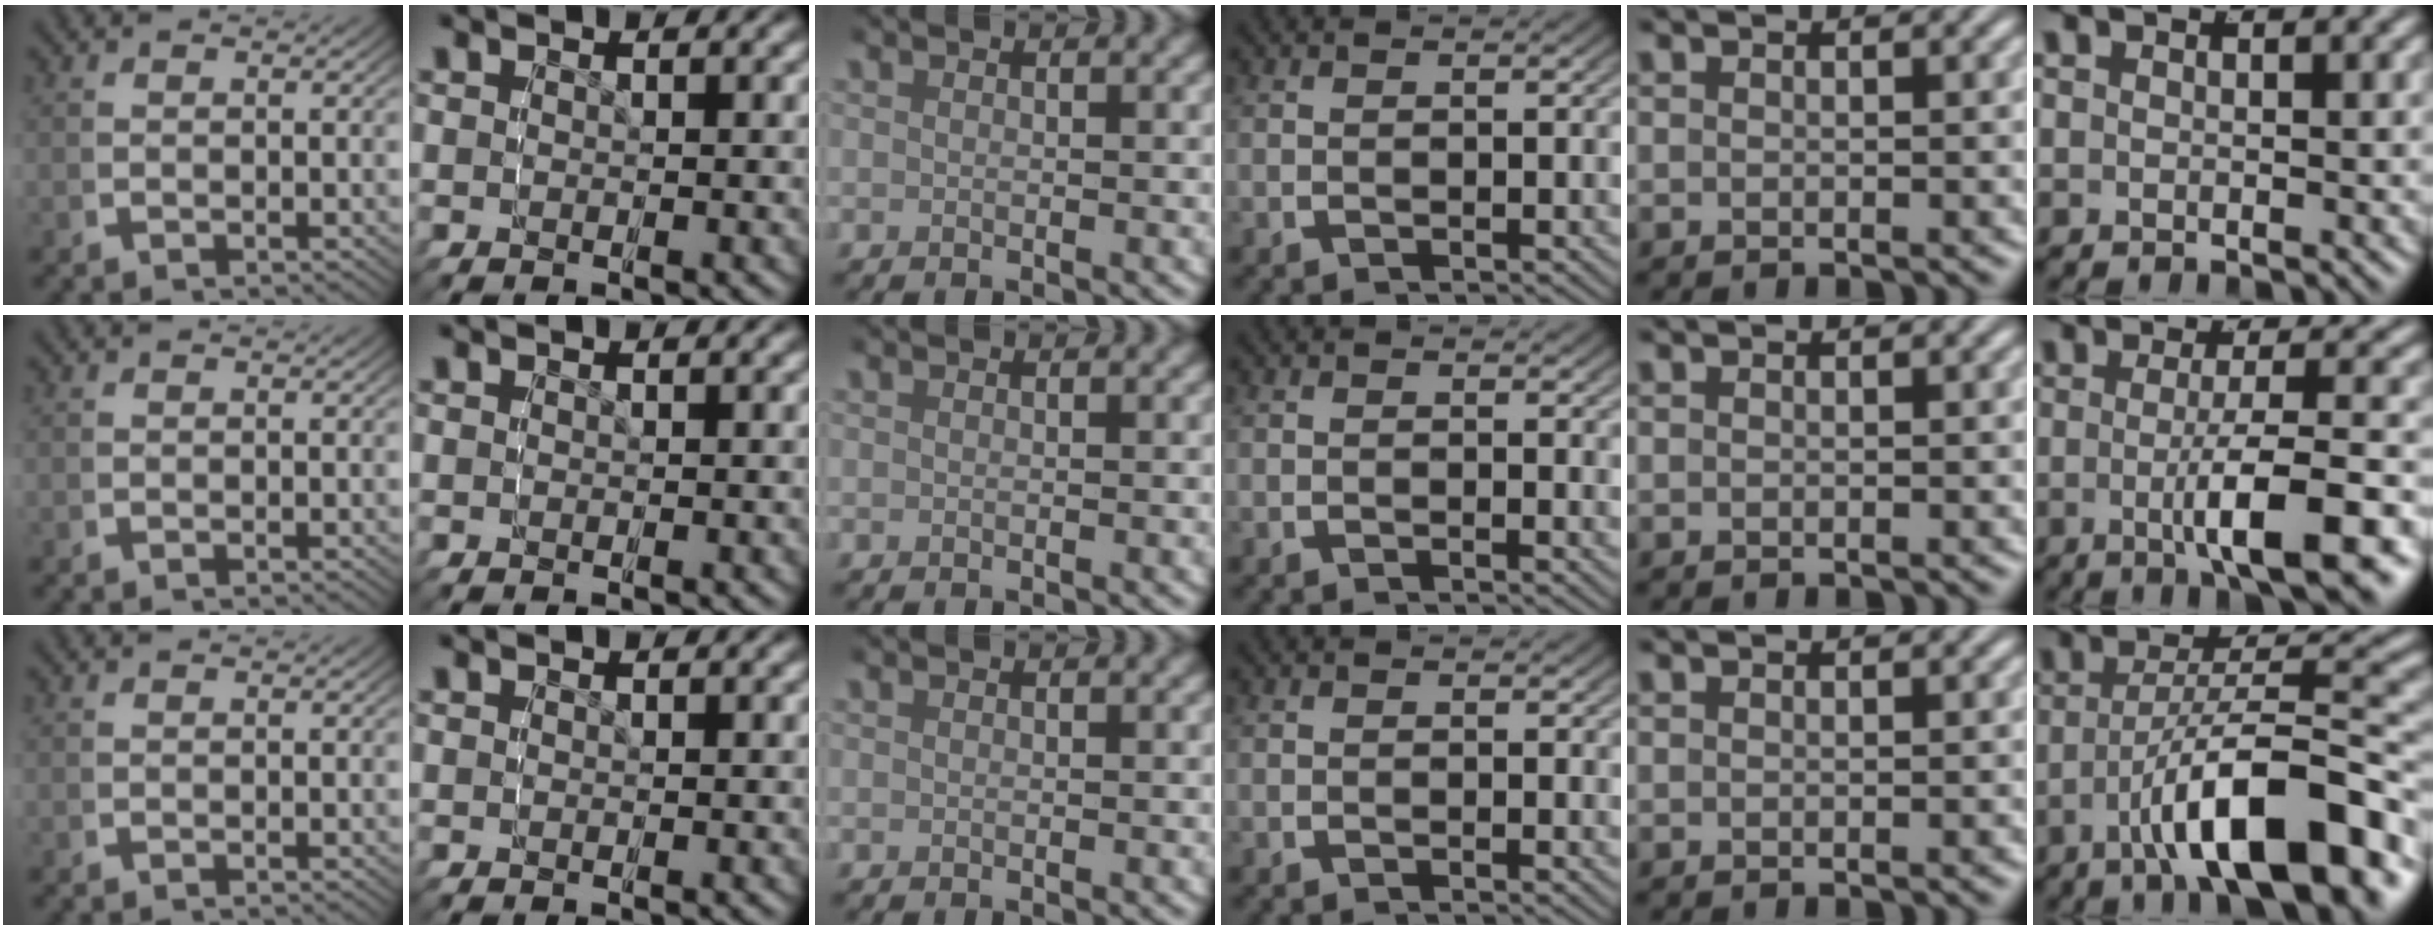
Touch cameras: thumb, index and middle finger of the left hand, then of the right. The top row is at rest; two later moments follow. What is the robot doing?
{"motion": "grasp_and_lifting", "object": "bottle"}